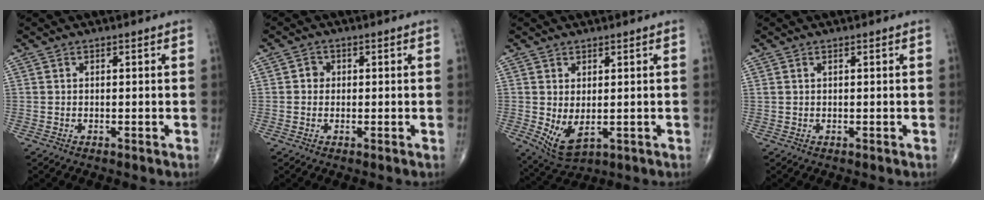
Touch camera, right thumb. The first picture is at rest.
{"total": 1.7, "force": [0.0, 1.6, 0.6], "torque": [0.001, 0.005, -0.004]}
{"total": 6.3, "force": [-0.6, 3.3, 5.3], "torque": [-0.092, -0.010, 0.008]}
{"total": 0.5, "force": [0.3, 0.2, 0.4], "torque": [-0.010, 0.009, 0.008]}